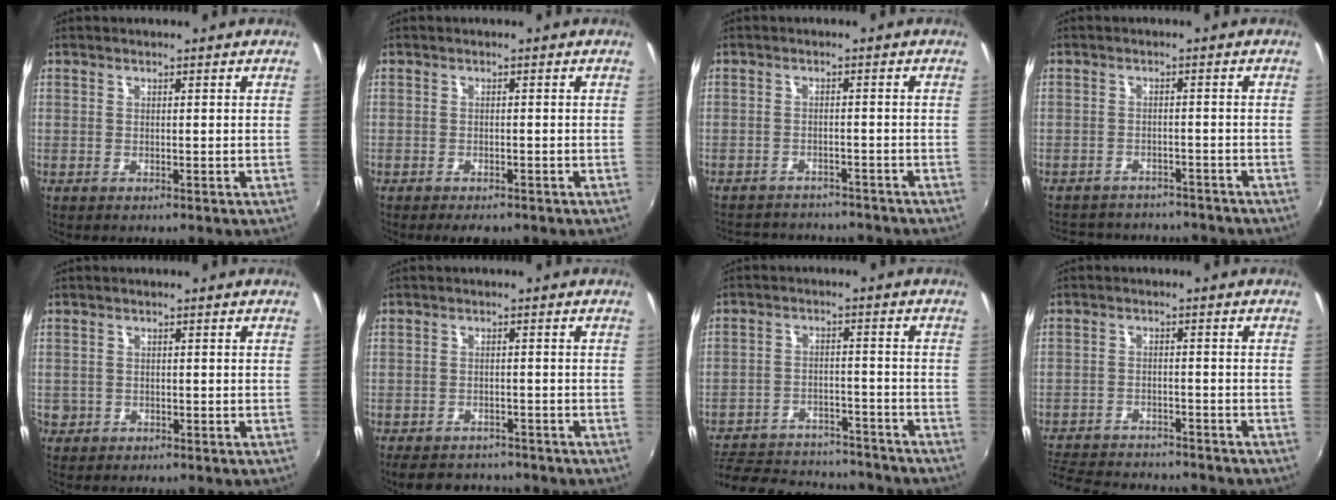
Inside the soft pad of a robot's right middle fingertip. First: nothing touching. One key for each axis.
{"total": 3.2, "fx": -2.5, "fy": 1.3, "fz": 1.5, "tx": -0.034, "ty": -0.012, "tz": -0.037}
{"total": 11.4, "fx": -10.3, "fy": 3.4, "fz": 3.5, "tx": -0.081, "ty": -0.006, "tz": -0.142}
{"total": 13.4, "fx": -11.7, "fy": 4.7, "fz": 4.3, "tx": -0.096, "ty": 0.000, "tz": -0.155}
{"total": 2.1, "fx": -0.7, "fy": 1.9, "fz": 0.4, "tx": -0.012, "ty": -0.004, "tz": -0.010}
{"total": 7.8, "fx": -6.8, "fy": 3.0, "fz": 2.2, "tx": -0.057, "ty": -0.010, "tz": -0.100}
{"total": 20.5, "fx": -17.3, "fy": 7.8, "fz": 7.9, "tx": -0.177, "ty": 0.005, "tz": -0.233}
{"total": 14.5, "fx": -12.9, "fy": 3.9, "fz": 5.4, "tx": -0.129, "ty": -0.013, "tz": -0.196}